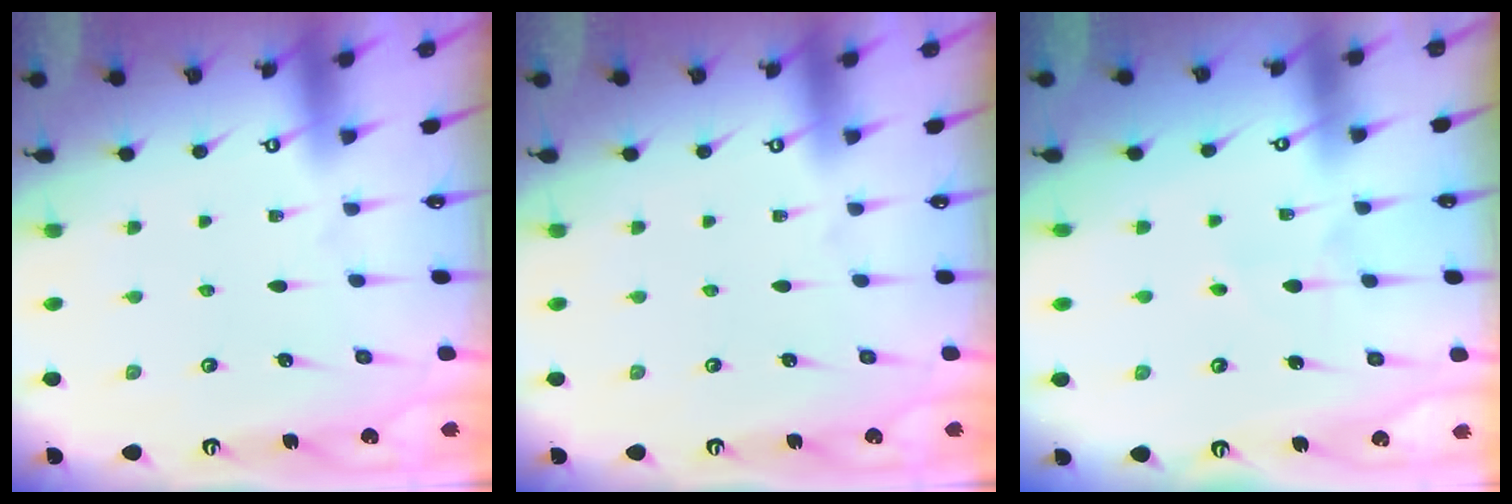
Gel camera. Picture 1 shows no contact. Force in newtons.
{"total": 0.0}
{"total": 4.0, "press": 4.0, "slide": 0.6}